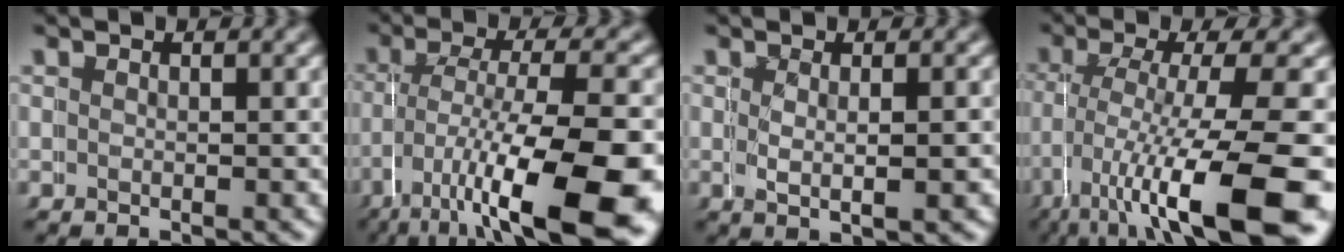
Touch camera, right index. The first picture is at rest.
{"total": 10.2, "force": [-3.9, 3.4, 8.8], "torque": [-0.144, -0.028, -0.049]}
{"total": 0.8, "force": [0.2, 0.1, 0.8], "torque": [-0.023, -0.008, 0.010]}
{"total": 9.5, "force": [-2.8, 2.9, 8.6], "torque": [-0.141, -0.028, -0.033]}